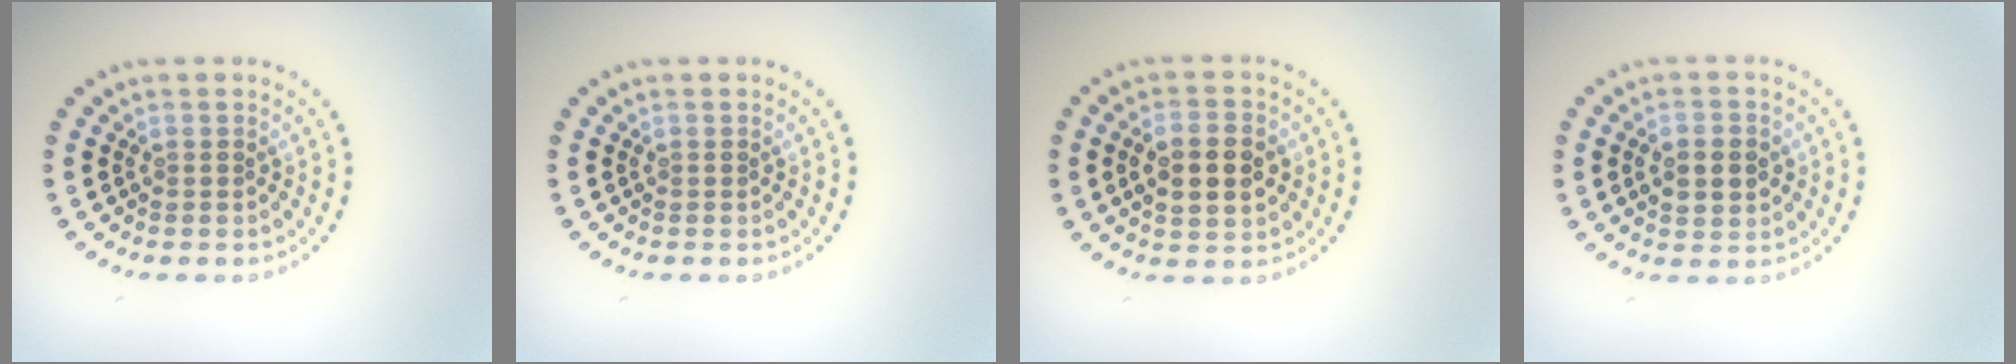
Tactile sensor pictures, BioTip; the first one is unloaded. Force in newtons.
{"total": 0.0}
{"total": 4.4, "press": 4.4, "slide": 0.2}
{"total": 3.0, "press": 3.0, "slide": 0.2}